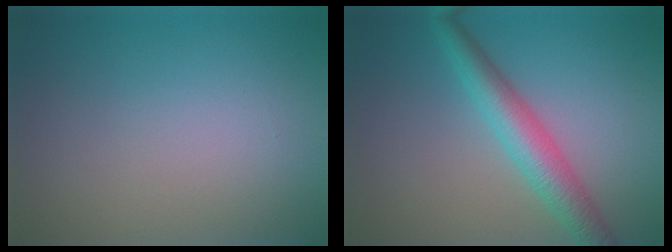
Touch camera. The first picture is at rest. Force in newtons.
{"total": 4.5, "press": 4.5, "slide": 0.1}